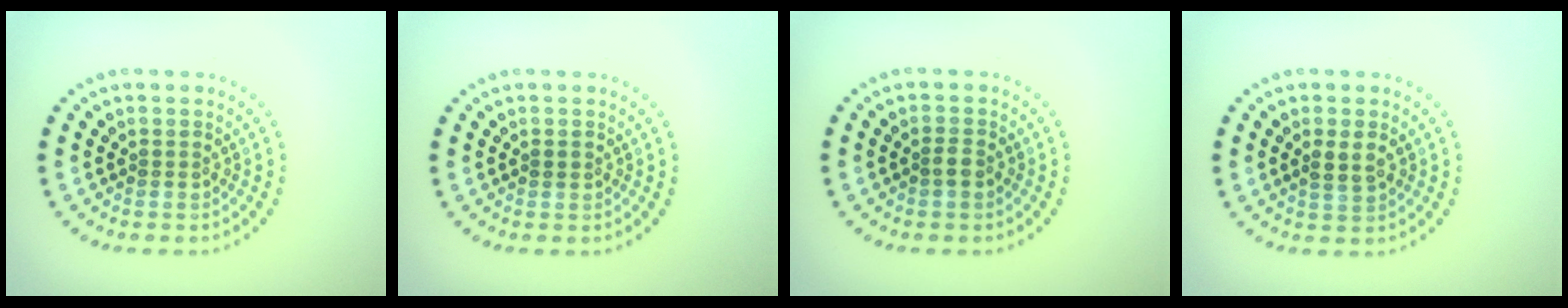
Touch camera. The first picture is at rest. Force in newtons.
{"total": 0.7, "press": 0.7, "slide": 0.1}
{"total": 1.2, "press": 1.0, "slide": 0.5}
{"total": 1.9, "press": 1.8, "slide": 0.6}